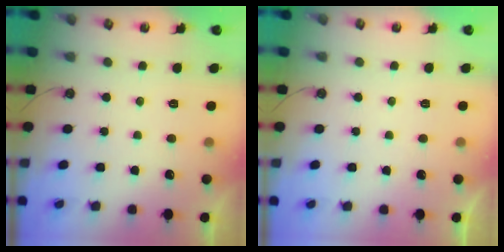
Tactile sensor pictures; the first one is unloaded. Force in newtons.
{"total": 0.0}